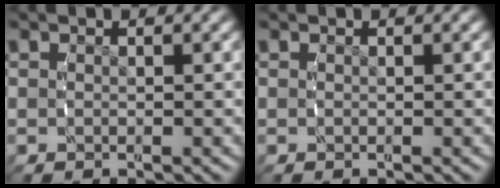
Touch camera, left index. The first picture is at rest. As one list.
[{"total": 0.0}]